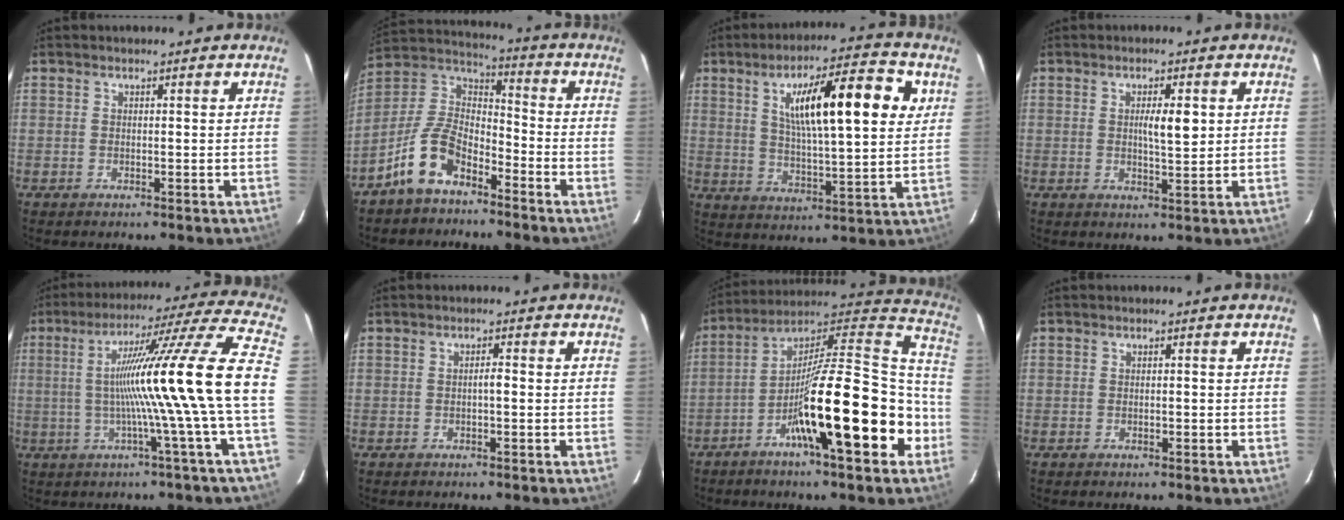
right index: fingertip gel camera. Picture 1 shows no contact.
{"total": 10.4, "force": [-6.8, 4.9, 6.2], "torque": [-0.145, 0.020, -0.135]}
{"total": 16.8, "force": [5.5, 3.0, 15.6], "torque": [-0.247, 0.019, 0.085]}
{"total": 4.6, "force": [0.8, 1.8, 4.1], "torque": [-0.061, 0.001, 0.013]}
{"total": 18.4, "force": [-1.6, -3.1, 18.1], "torque": [-0.268, 0.005, -0.038]}
{"total": 1.1, "force": [-0.3, 0.2, 1.0], "torque": [-0.017, 0.003, -0.005]}
{"total": 22.8, "force": [-8.1, 3.2, 21.0], "torque": [-0.307, 0.016, -0.129]}
{"total": 0.6, "force": [-0.2, 0.2, 0.5], "torque": [-0.011, 0.000, -0.002]}